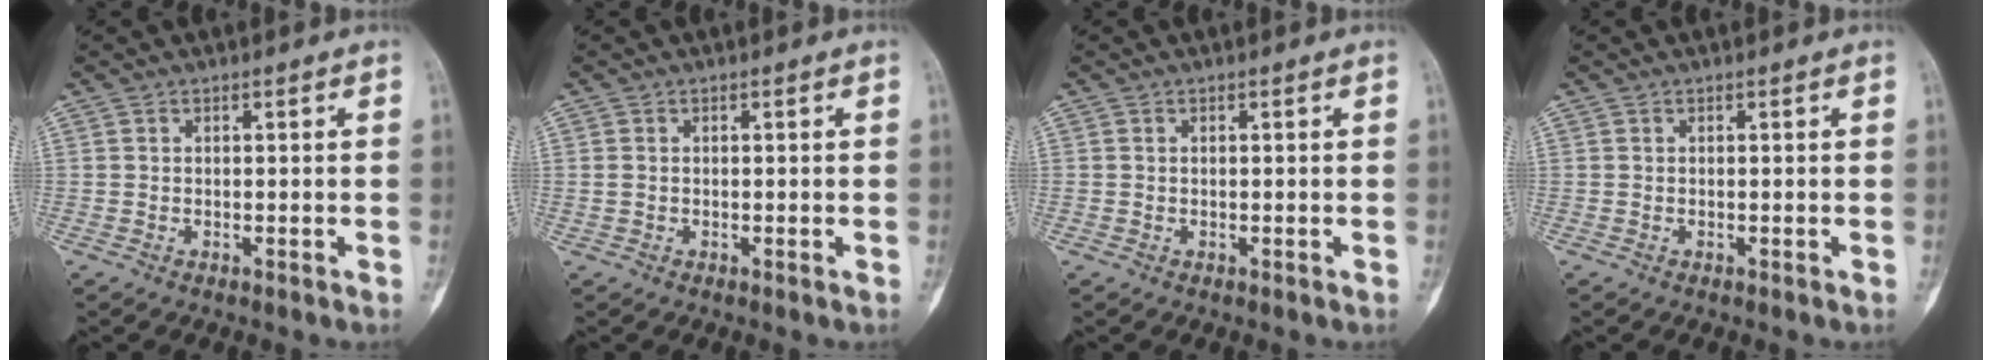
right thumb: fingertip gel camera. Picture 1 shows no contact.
{"total": 0.9, "force": [0.0, 0.7, 0.5], "torque": [-0.014, -0.001, -0.001]}
{"total": 0.0}
{"total": 0.0}